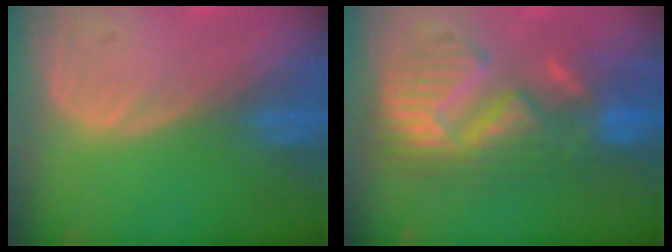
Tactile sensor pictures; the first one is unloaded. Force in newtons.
{"total": 9.9, "press": 9.9, "slide": 0.5}